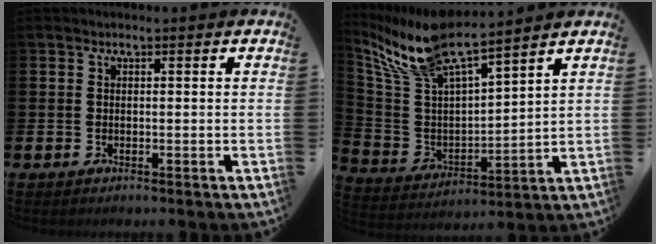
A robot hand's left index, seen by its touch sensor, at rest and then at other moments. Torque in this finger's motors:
{"motor_torque": [1.90, -0.24, 0.33, 0.10]}